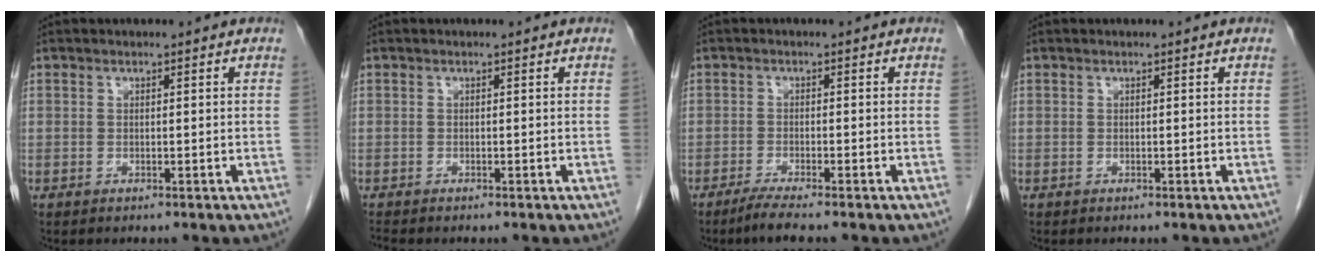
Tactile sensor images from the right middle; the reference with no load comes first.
{"total": 0.6, "force": [-0.6, -0.1, 0.0], "torque": [-0.003, -0.002, -0.013]}
{"total": 3.4, "force": [-2.7, -0.4, 2.0], "torque": [-0.042, -0.008, -0.052]}
{"total": 0.0}